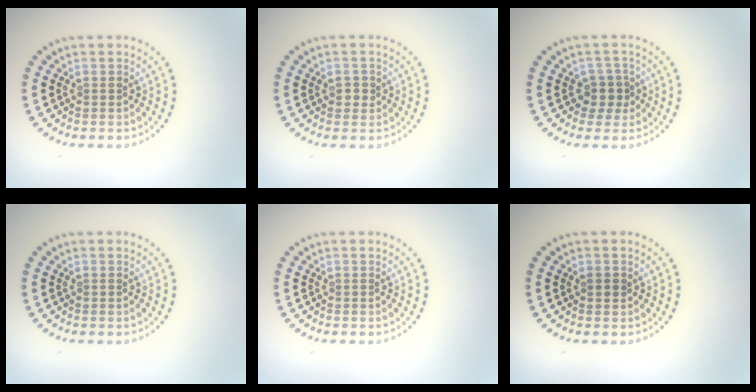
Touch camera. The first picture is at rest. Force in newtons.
{"total": 1.2, "press": 1.1, "slide": 0.4}
{"total": 2.0, "press": 1.6, "slide": 1.1}
{"total": 0.0}
{"total": 0.0}
{"total": 0.8, "press": 0.8, "slide": 0.2}